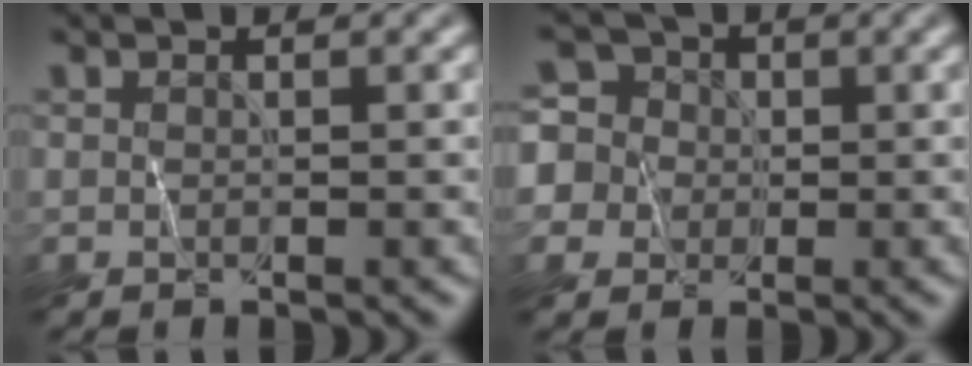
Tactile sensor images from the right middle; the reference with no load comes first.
{"total": 7.6, "force": [0.3, 7.2, 2.6], "torque": [-0.051, 0.041, -0.022]}